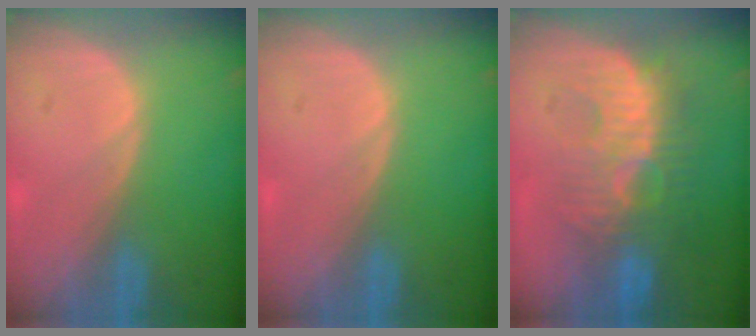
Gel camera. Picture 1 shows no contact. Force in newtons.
{"total": 0.0}
{"total": 9.0, "press": 8.9, "slide": 1.6}